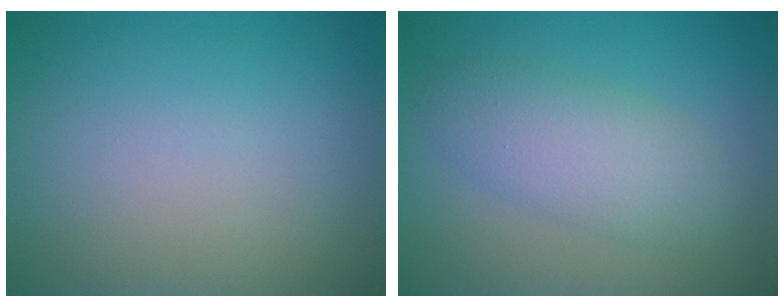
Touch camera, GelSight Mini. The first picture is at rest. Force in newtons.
{"total": 4.0, "press": 4.0, "slide": 0.1}